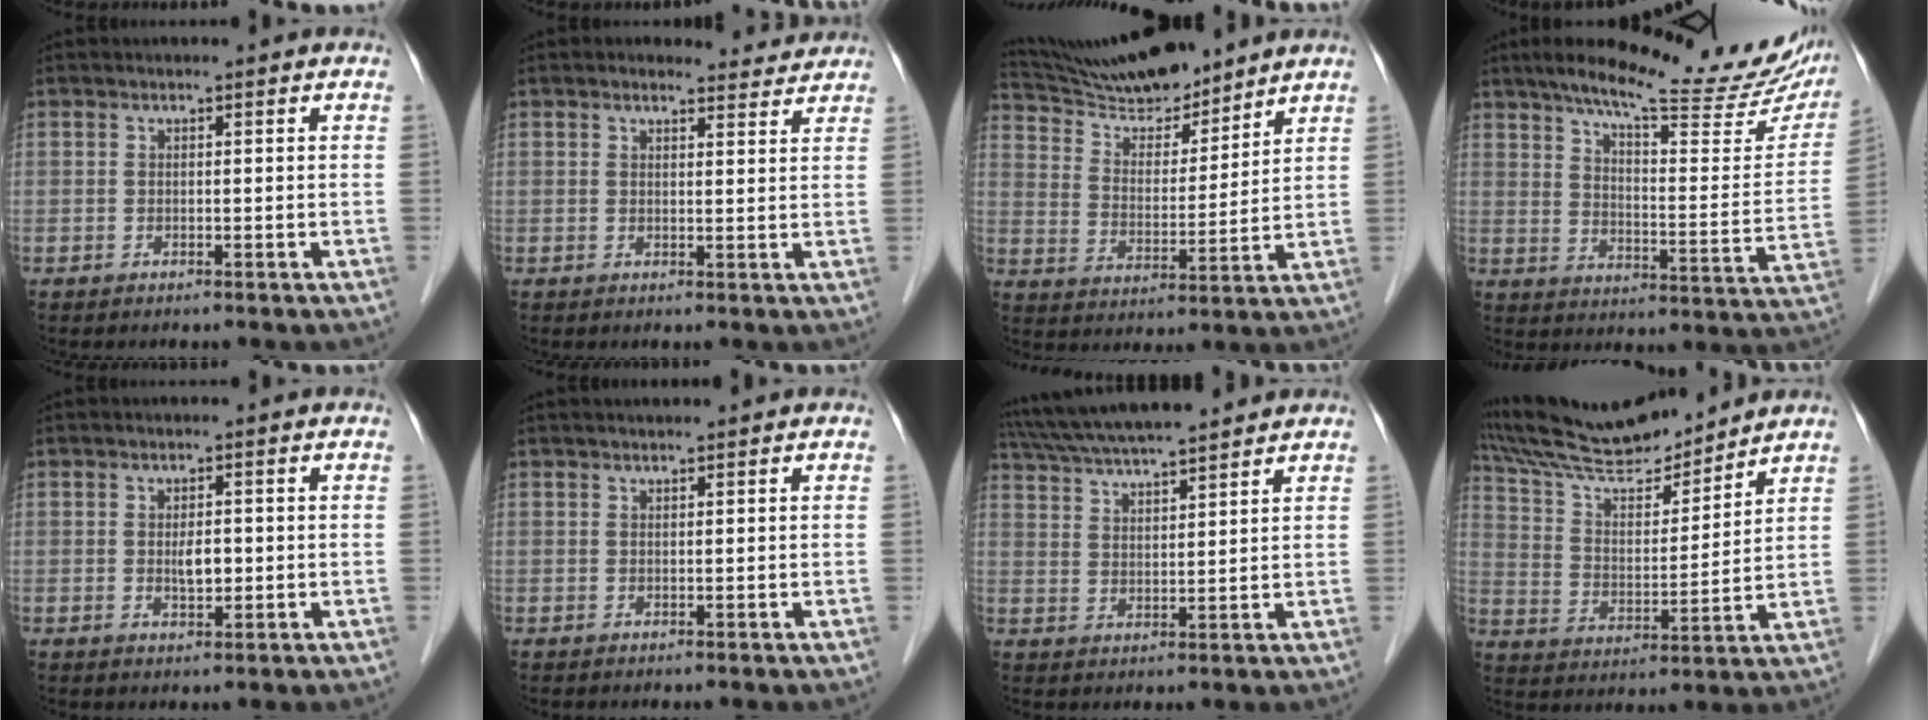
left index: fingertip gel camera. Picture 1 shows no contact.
{"total": 3.5, "force": [3.4, 1.0, 0.0], "torque": [-0.003, 0.002, 0.033]}
{"total": 14.3, "force": [13.3, 2.1, 4.7], "torque": [-0.088, 0.008, 0.240]}
{"total": 24.0, "force": [19.2, 4.2, 13.7], "torque": [-0.196, -0.009, 0.252]}
{"total": 2.3, "force": [0.0, 1.0, 2.1], "torque": [-0.040, -0.001, 0.001]}
{"total": 1.8, "force": [1.6, 0.1, 0.9], "torque": [-0.010, 0.019, 0.026]}
{"total": 14.5, "force": [12.9, 1.4, 6.5], "torque": [-0.123, 0.037, 0.215]}
{"total": 14.2, "force": [13.4, 1.6, 4.5], "torque": [-0.090, 0.009, 0.245]}